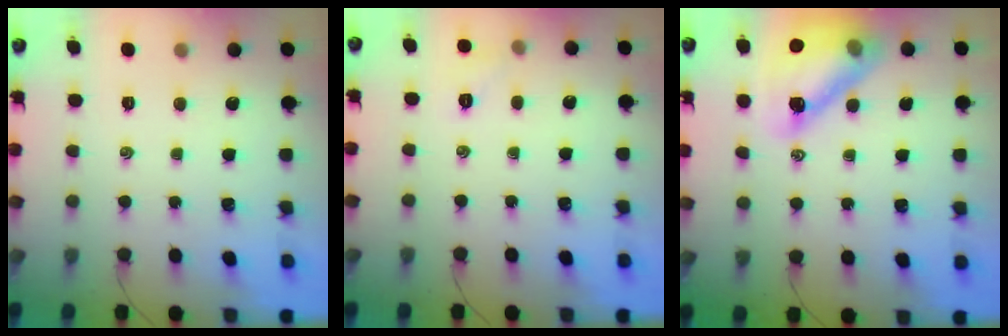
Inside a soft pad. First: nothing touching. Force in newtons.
{"total": 5.7, "press": 5.5, "slide": 1.5}
{"total": 15.5, "press": 14.9, "slide": 4.4}